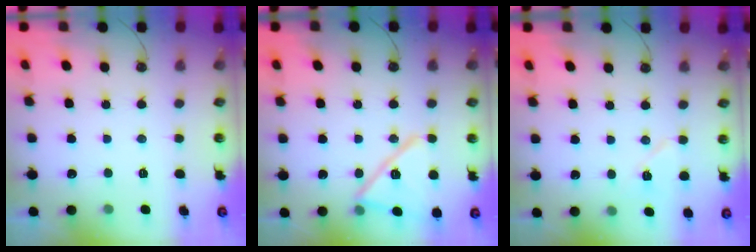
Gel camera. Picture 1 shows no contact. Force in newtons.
{"total": 15.6, "press": 15.6, "slide": 0.8}
{"total": 8.4, "press": 5.4, "slide": 6.5}